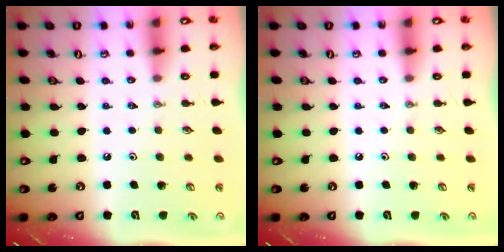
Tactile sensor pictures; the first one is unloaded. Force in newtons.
{"total": 0.0}